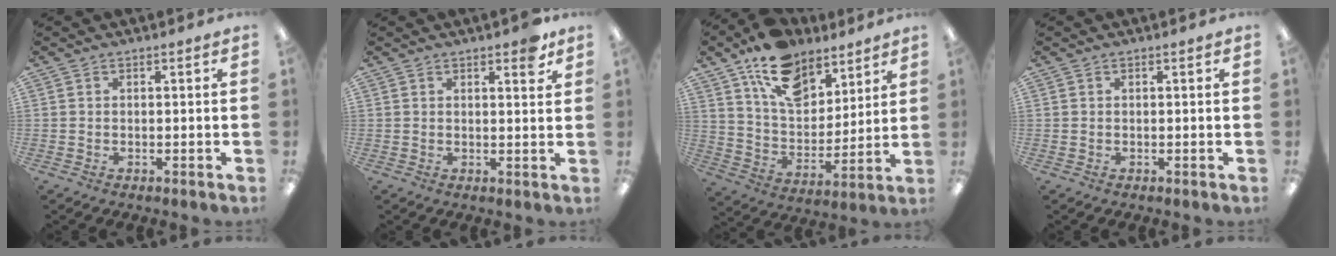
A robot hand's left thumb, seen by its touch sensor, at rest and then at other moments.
{"total": 3.3, "force": [2.4, 1.1, 2.1], "torque": [-0.022, -0.008, 0.037]}
{"total": 16.1, "force": [11.0, 9.2, 7.2], "torque": [-0.124, -0.057, 0.204]}
{"total": 0.0}